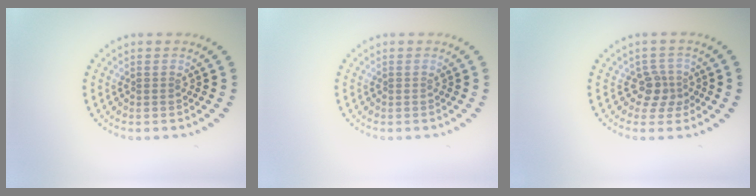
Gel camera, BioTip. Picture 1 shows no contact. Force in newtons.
{"total": 0.0}
{"total": 2.5, "press": 1.9, "slide": 1.6}